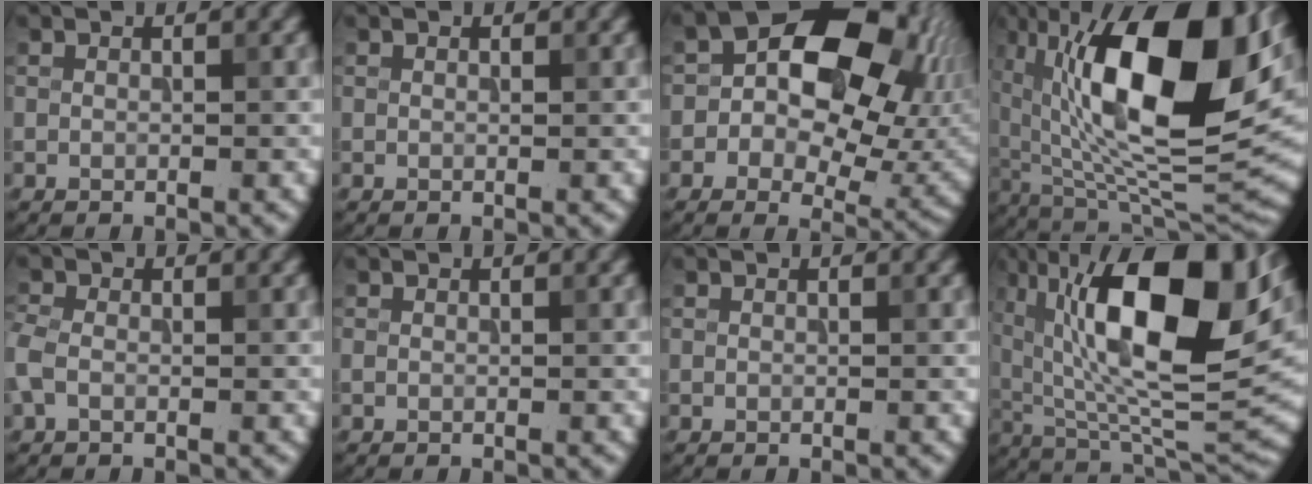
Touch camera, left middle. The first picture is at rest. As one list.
[{"total": 0.0}, {"total": 14.2, "force": [2.3, 9.5, 10.3], "torque": [-0.111, 0.007, 0.041]}, {"total": 17.9, "force": [4.4, 8.0, 15.4], "torque": [-0.254, 0.009, 0.068]}, {"total": 2.3, "force": [-0.6, 1.7, 1.5], "torque": [-0.044, 0.003, -0.023]}, {"total": 0.0}, {"total": 0.0}, {"total": 17.5, "force": [5.8, 7.1, 14.9], "torque": [-0.251, 0.009, 0.090]}]